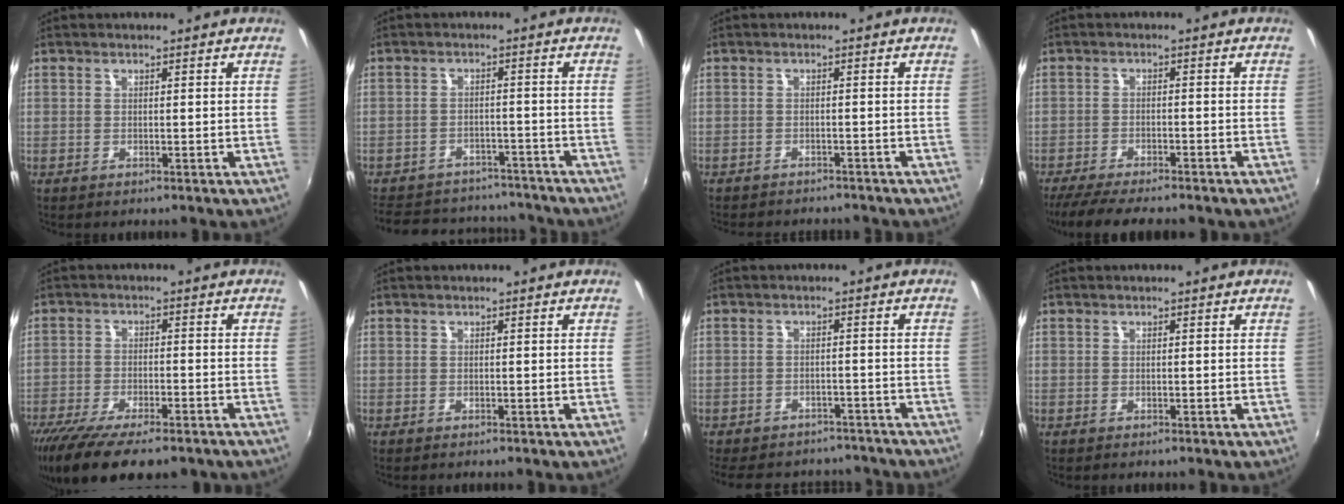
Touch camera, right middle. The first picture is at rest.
{"total": 18.6, "force": [-15.8, 7.6, 6.2], "torque": [-0.143, 0.027, -0.203]}
{"total": 6.3, "force": [-5.7, 1.7, 1.9], "torque": [-0.051, -0.014, -0.081]}
{"total": 12.1, "force": [-10.1, 2.4, 6.1], "torque": [-0.131, -0.032, -0.157]}
{"total": 15.7, "force": [-11.7, 4.5, 9.4], "torque": [-0.193, -0.055, -0.187]}
{"total": 0.0}
{"total": 15.3, "force": [-12.9, 6.3, 5.2], "torque": [-0.121, 0.002, -0.166]}
{"total": 0.0}